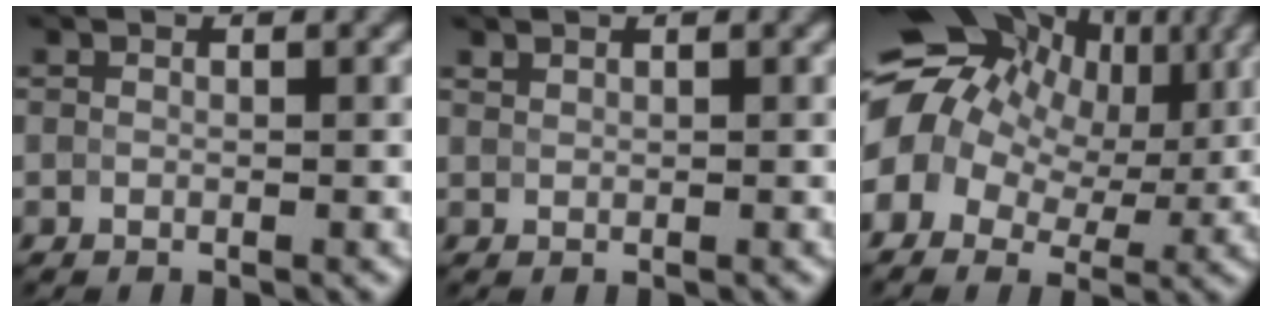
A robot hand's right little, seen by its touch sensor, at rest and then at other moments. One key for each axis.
{"total": 0.6, "fx": 0.5, "fy": 0.2, "fz": 0.1, "tx": -0.002, "ty": 0.001, "tz": 0.016}
{"total": 17.0, "fx": 4.9, "fy": 12.6, "fz": 10.3, "tx": -0.199, "ty": 0.042, "tz": 0.058}